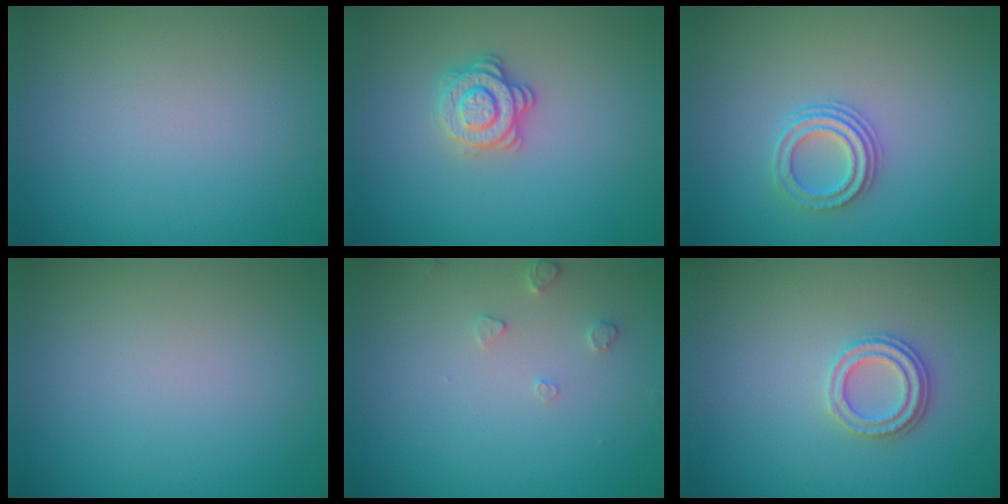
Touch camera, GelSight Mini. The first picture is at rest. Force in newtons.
{"total": 2.8, "press": 2.5, "slide": 1.2}
{"total": 2.5, "press": 2.1, "slide": 1.4}
{"total": 0.0}
{"total": 1.2, "press": 1.2, "slide": 0.2}
{"total": 2.3, "press": 2.1, "slide": 1.0}